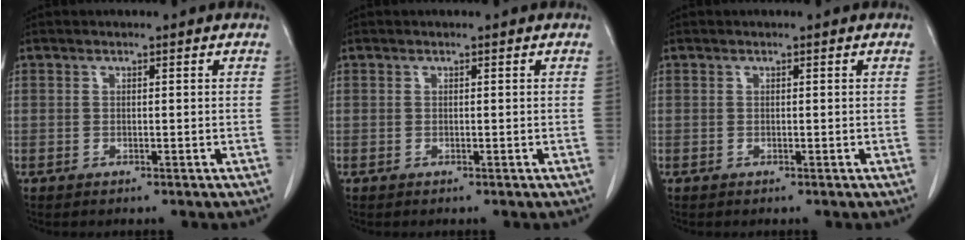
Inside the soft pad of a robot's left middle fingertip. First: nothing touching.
{"total": 0.0}
{"total": 0.0}